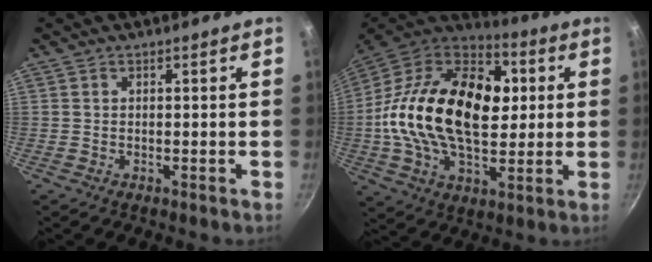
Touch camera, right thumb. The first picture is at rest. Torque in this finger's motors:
{"motor_torque": [0.37, 2.11, 1.56, -1.21, 0.42]}